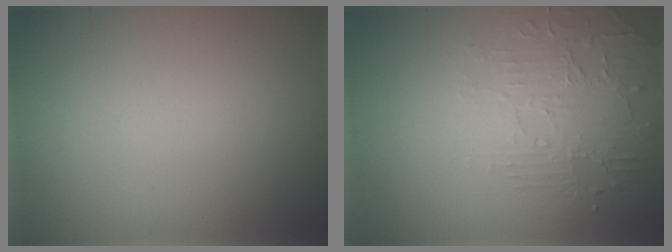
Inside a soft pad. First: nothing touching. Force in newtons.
{"total": 2.2, "press": 1.7, "slide": 1.5}